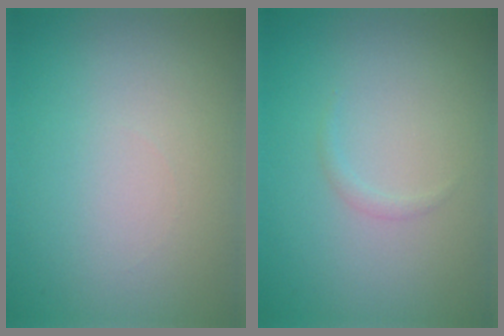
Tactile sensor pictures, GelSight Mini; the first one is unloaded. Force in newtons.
{"total": 0.5, "press": 0.5, "slide": 0.1}